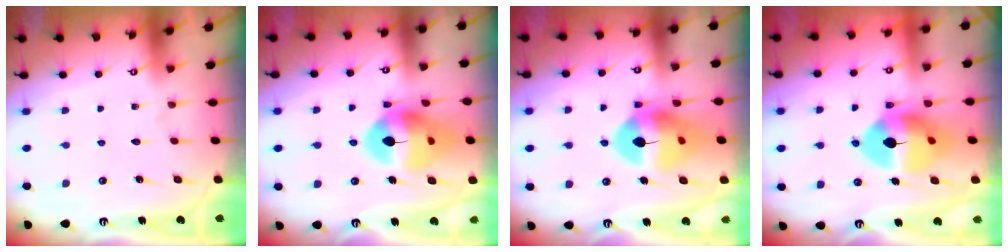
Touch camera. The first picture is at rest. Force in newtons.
{"total": 16.3, "press": 16.2, "slide": 2.2}
{"total": 14.3, "press": 14.2, "slide": 1.5}
{"total": 12.7, "press": 12.6, "slide": 1.7}